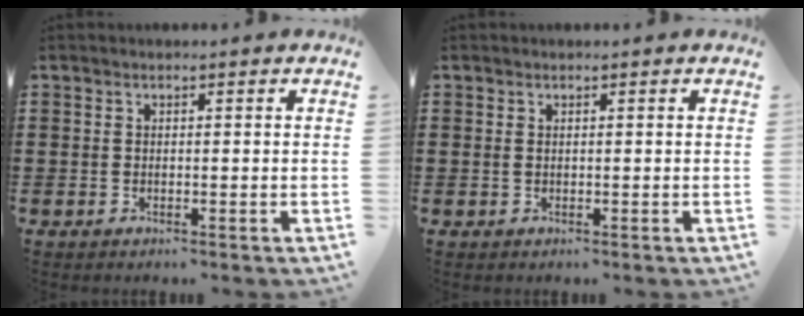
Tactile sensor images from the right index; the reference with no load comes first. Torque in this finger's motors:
{"motor_torque": [-0.15, -0.07, -0.02, 0.00]}